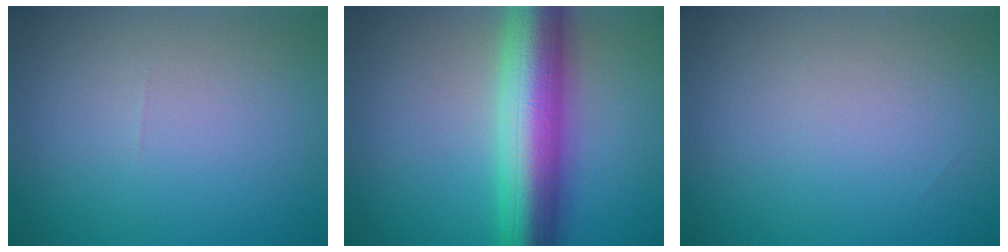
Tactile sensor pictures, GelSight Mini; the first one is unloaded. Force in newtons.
{"total": 10.1, "press": 10.1, "slide": 0.1}
{"total": 0.0}